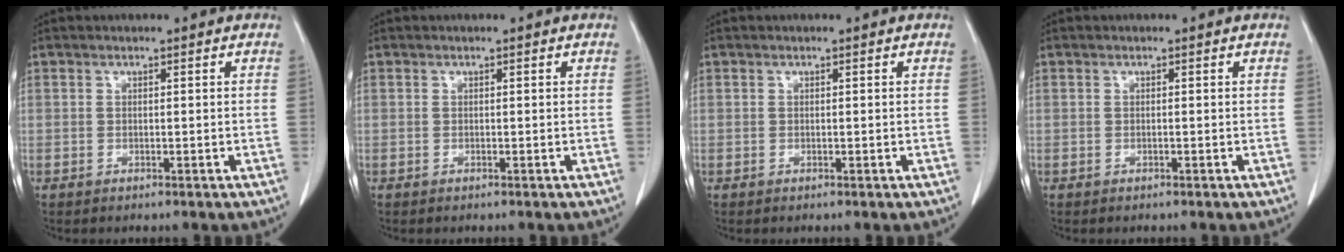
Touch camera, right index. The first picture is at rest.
{"total": 0.0}
{"total": 0.0}
{"total": 0.0}